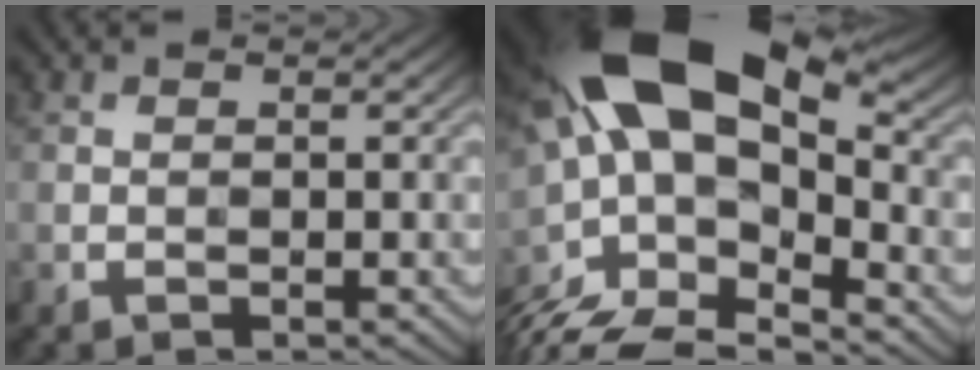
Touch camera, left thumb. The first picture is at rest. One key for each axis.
{"total": 19.1, "fx": -1.5, "fy": 9.7, "fz": 16.3, "tx": -0.317, "ty": -0.011, "tz": -0.005}